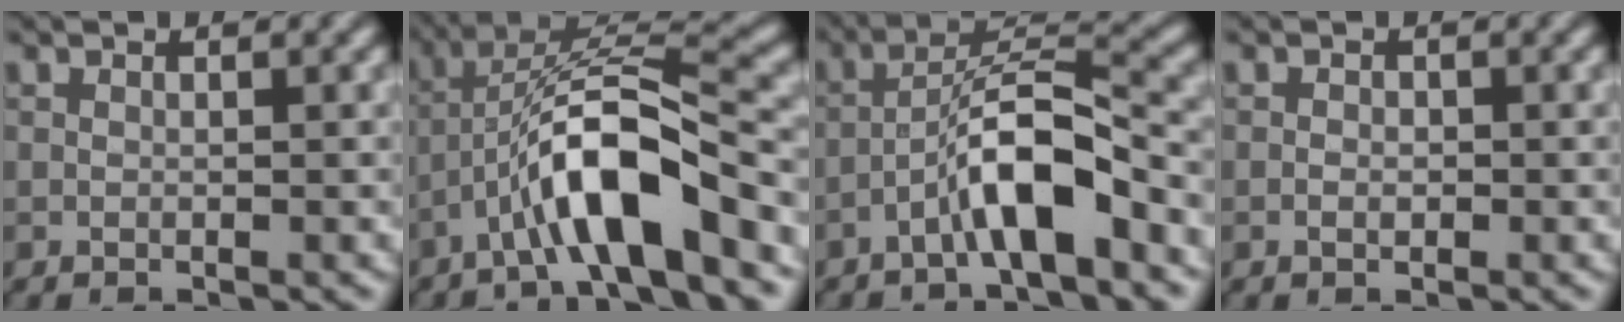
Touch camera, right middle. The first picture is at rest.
{"total": 8.7, "force": [-4.1, 2.0, 7.4], "torque": [-0.130, 0.020, -0.072]}
{"total": 6.2, "force": [-3.1, 1.3, 5.2], "torque": [-0.096, 0.023, -0.057]}
{"total": 0.8, "force": [-0.2, 0.6, 0.5], "torque": [-0.008, 0.000, -0.005]}